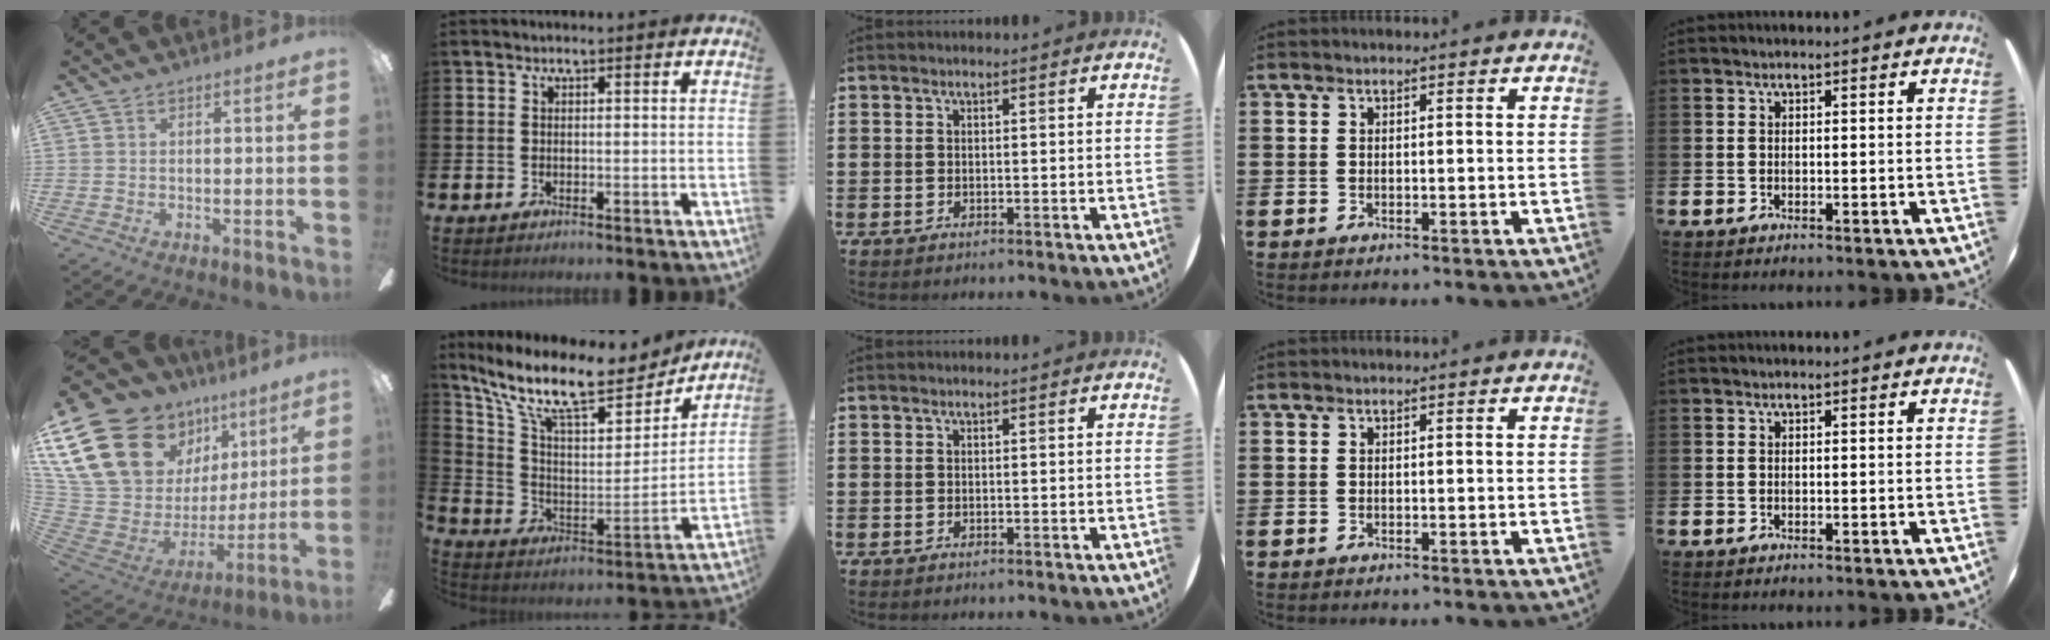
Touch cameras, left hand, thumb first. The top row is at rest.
{"thumb": {"total": 24.7, "force": [12.7, 16.4, 13.3], "torque": [-0.282, -0.076, 0.262]}, "index": {"total": 13.7, "force": [11.2, 3.7, 6.9], "torque": [-0.158, -0.068, 0.193]}}